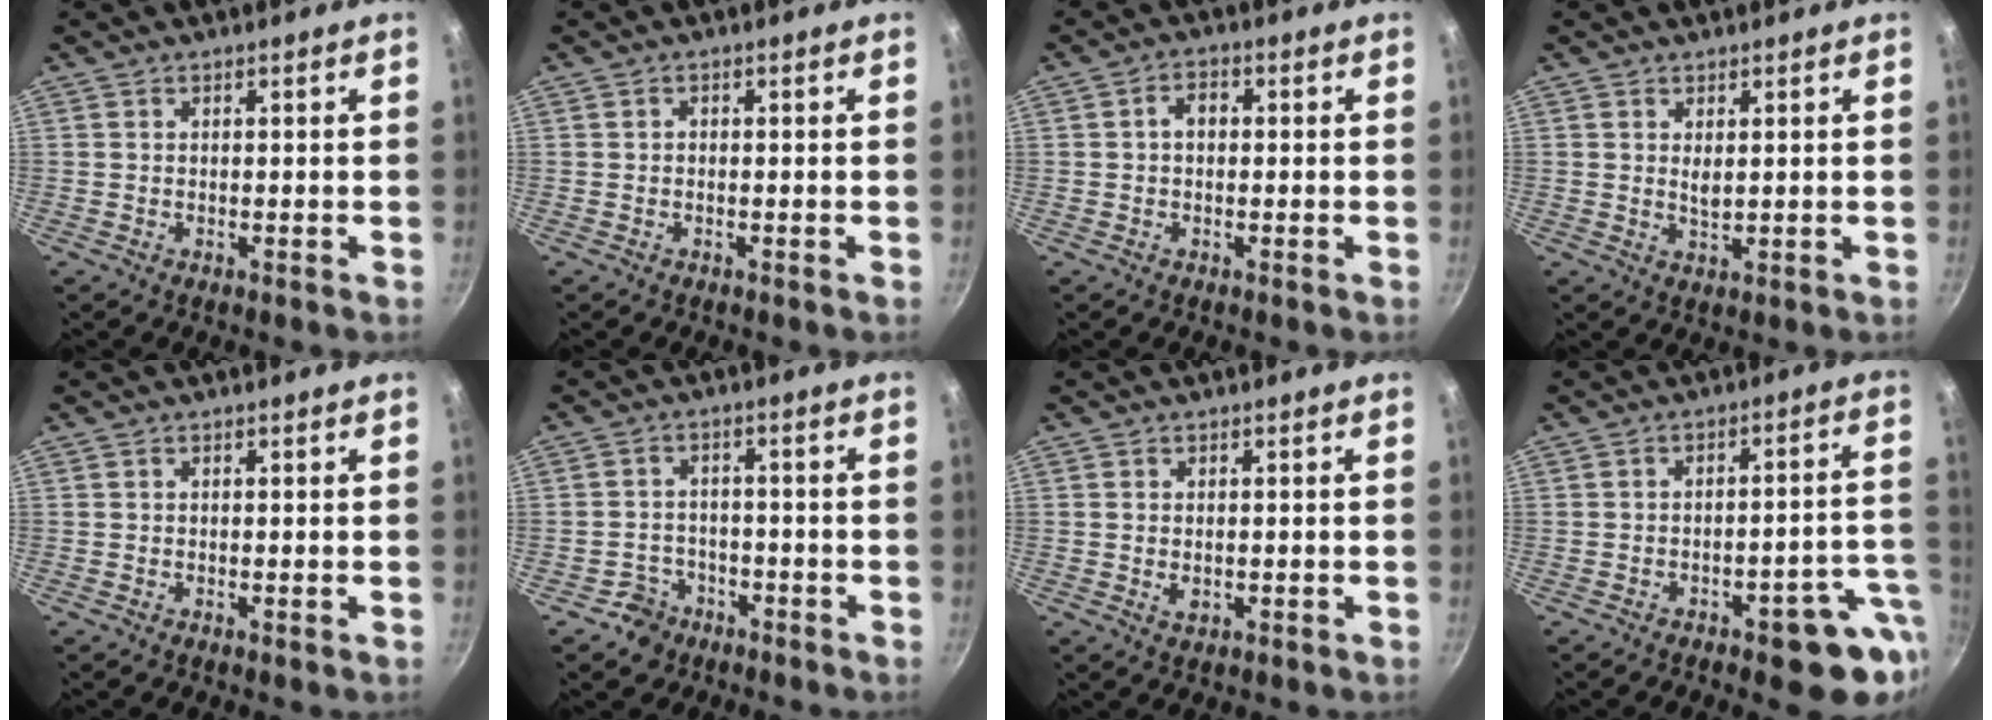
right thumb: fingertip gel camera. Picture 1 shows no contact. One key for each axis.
{"total": 0.5, "fx": -0.3, "fy": 0.4, "fz": 0.1, "tx": -0.002, "ty": 0.002, "tz": -0.005}
{"total": 3.0, "fx": 0.0, "fy": 2.2, "fz": 2.1, "tx": -0.021, "ty": 0.008, "tz": -0.004}
{"total": 0.0}
{"total": 0.0}
{"total": 4.6, "fx": -2.8, "fy": 3.6, "fz": 0.7, "tx": 0.008, "ty": 0.031, "tz": -0.045}
{"total": 2.1, "fx": -0.1, "fy": 1.4, "fz": 1.6, "tx": -0.027, "ty": -0.002, "tz": 0.000}
{"total": 11.5, "fx": -4.8, "fy": 4.5, "fz": 9.4, "tx": -0.071, "ty": 0.043, "tz": -0.055}